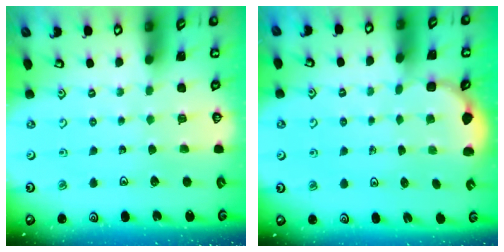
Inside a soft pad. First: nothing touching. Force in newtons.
{"total": 2.6, "press": 2.2, "slide": 1.5}